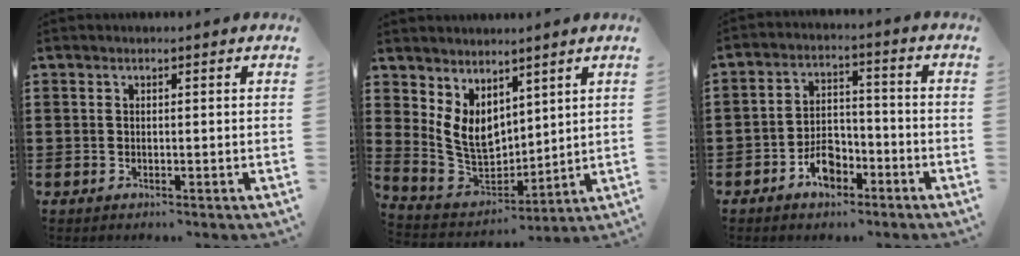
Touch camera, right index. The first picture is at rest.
{"total": 6.9, "force": [3.2, 4.8, 3.7], "torque": [-0.113, -0.019, 0.059]}
{"total": 5.7, "force": [-3.7, 3.2, 2.9], "torque": [-0.046, 0.007, -0.069]}